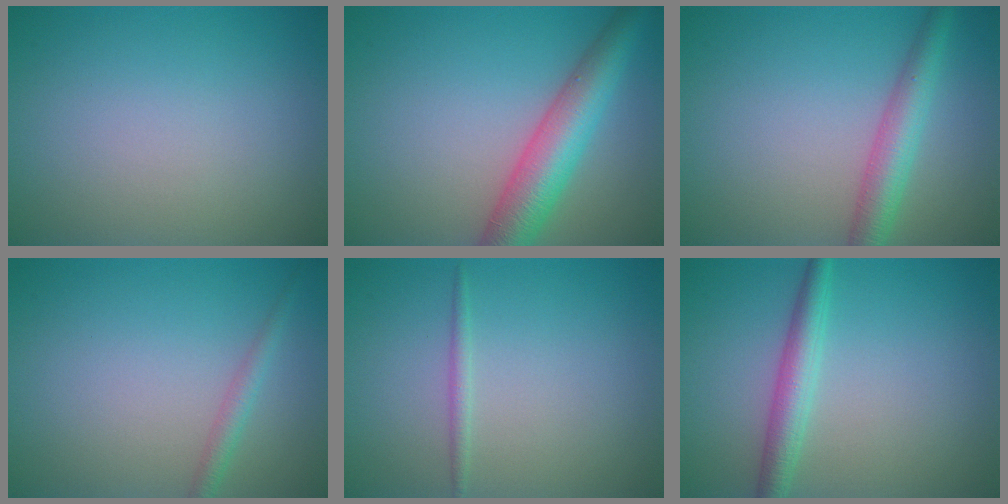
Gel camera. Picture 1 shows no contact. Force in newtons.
{"total": 6.4, "press": 6.4, "slide": 0.2}
{"total": 3.8, "press": 3.8, "slide": 0.1}
{"total": 1.5, "press": 1.5, "slide": 0.0}
{"total": 0.9, "press": 0.9, "slide": 0.1}
{"total": 3.0, "press": 3.0, "slide": 0.1}